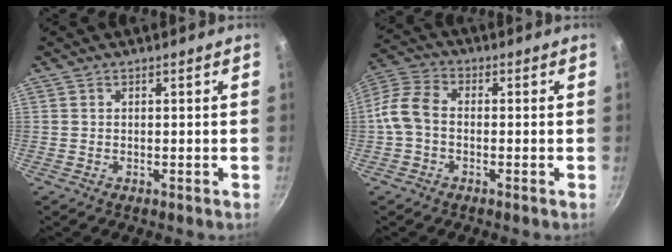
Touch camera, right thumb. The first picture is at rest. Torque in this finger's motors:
{"motor_torque": [0.07, 0.06, 0.91, -0.41, 0.13]}